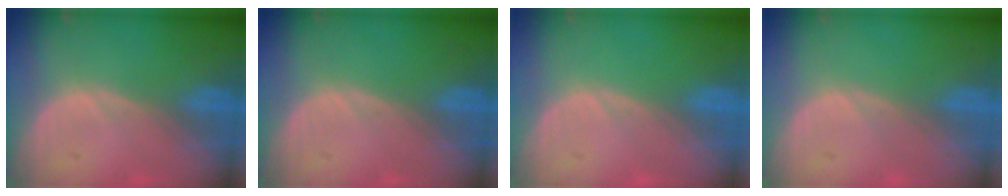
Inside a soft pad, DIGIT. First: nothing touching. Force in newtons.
{"total": 0.0}
{"total": 0.0}
{"total": 0.0}